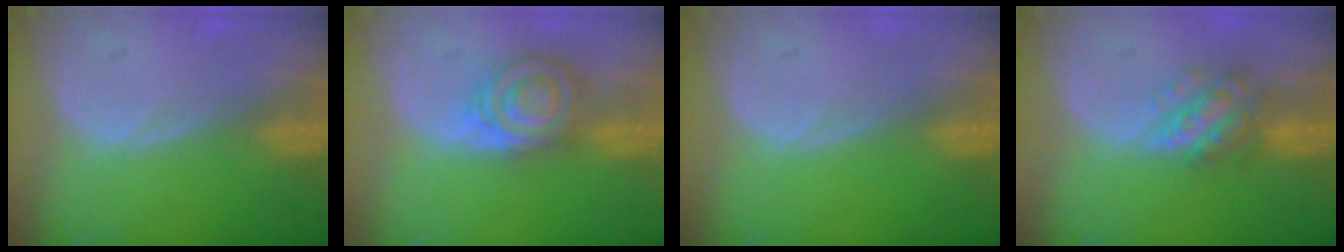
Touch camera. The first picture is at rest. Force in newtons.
{"total": 6.4, "press": 6.4, "slide": 0.1}
{"total": 0.0}
{"total": 6.0, "press": 5.3, "slide": 2.8}